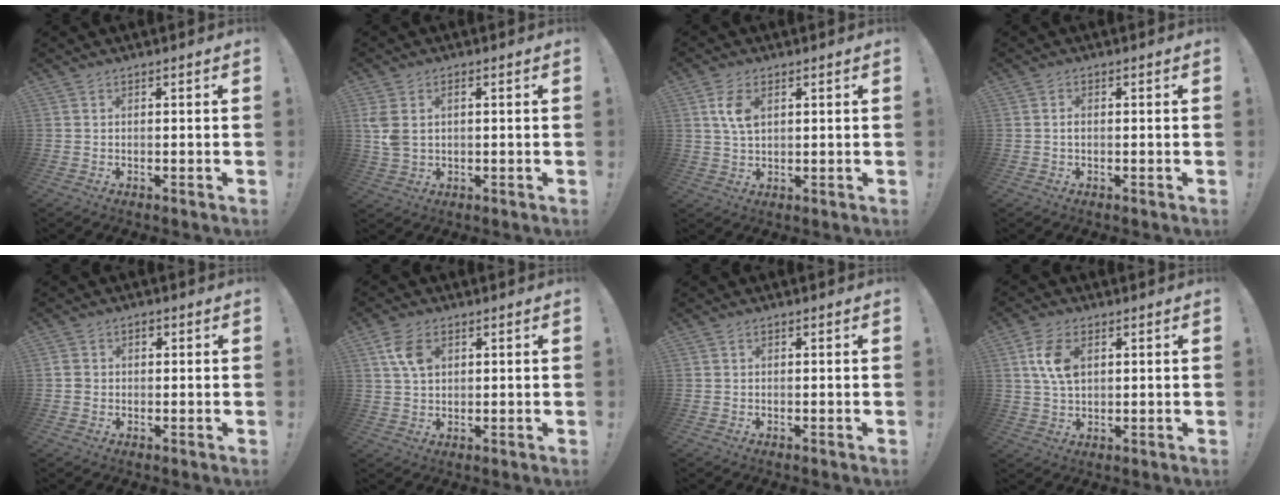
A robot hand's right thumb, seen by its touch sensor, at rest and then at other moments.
{"total": 5.3, "force": [1.4, 3.5, 3.6], "torque": [-0.079, -0.002, 0.026]}
{"total": 6.6, "force": [2.2, 3.9, 4.8], "torque": [-0.089, -0.003, 0.039]}
{"total": 1.0, "force": [-0.2, 0.6, 0.8], "torque": [-0.010, 0.000, -0.006]}
{"total": 3.0, "force": [-0.3, 2.7, 1.3], "torque": [-0.010, 0.004, -0.006]}
{"total": 7.3, "force": [2.6, 4.8, 4.8], "torque": [-0.088, 0.000, 0.050]}
{"total": 0.5, "force": [0.0, 0.5, 0.2], "torque": [0.001, 0.000, -0.003]}
{"total": 9.0, "force": [2.4, 5.7, 6.5], "torque": [-0.125, 0.003, 0.046]}